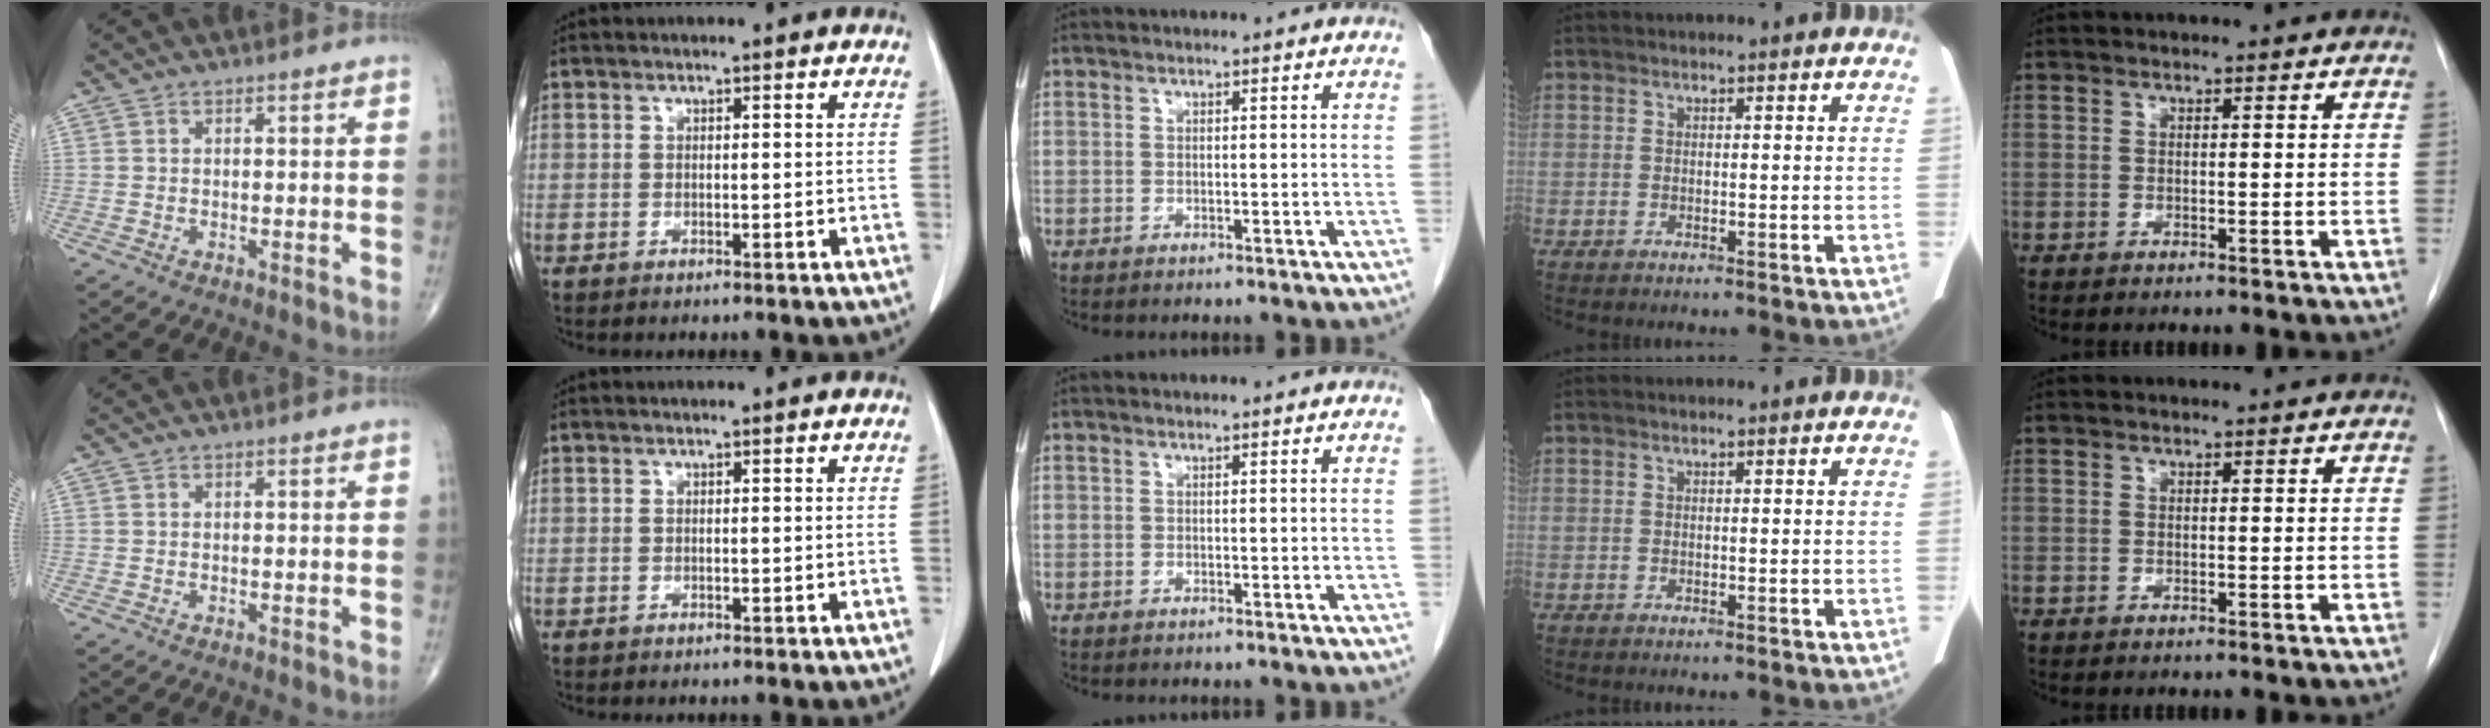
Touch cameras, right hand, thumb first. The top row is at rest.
{}